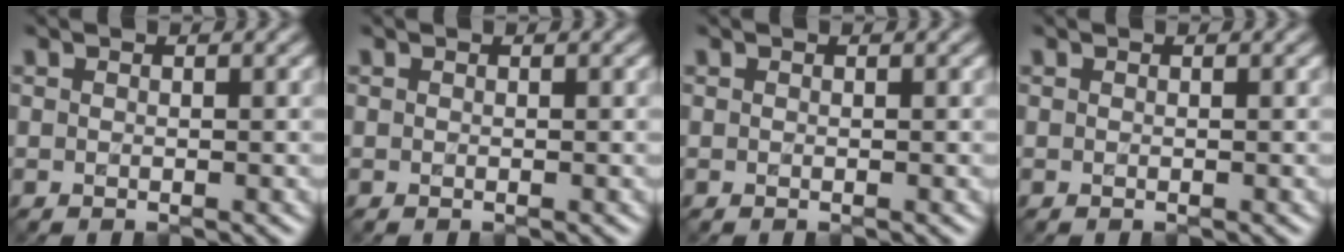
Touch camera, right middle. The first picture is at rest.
{"total": 0.0}
{"total": 0.0}
{"total": 0.0}